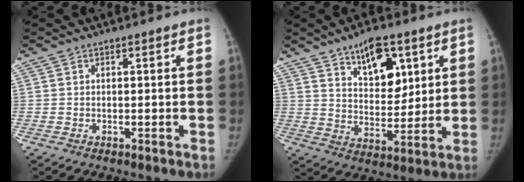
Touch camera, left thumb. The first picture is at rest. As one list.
[{"total": 12.0, "force": [6.3, 6.3, 8.0], "torque": [-0.091, -0.039, 0.109]}]